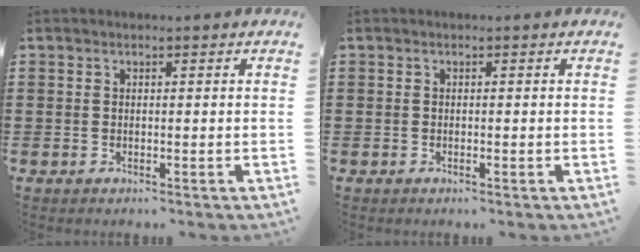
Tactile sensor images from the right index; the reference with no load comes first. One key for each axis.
{"total": 0.0}